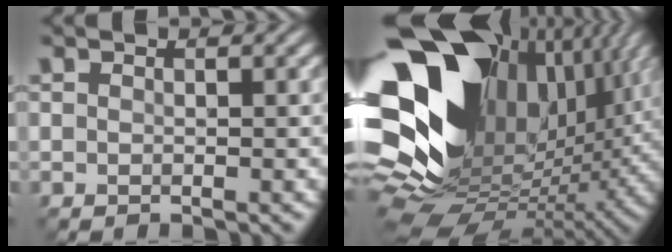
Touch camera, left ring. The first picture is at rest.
{"total": 20.1, "force": [5.3, 13.4, 14.1], "torque": [-0.283, 0.005, 0.118]}